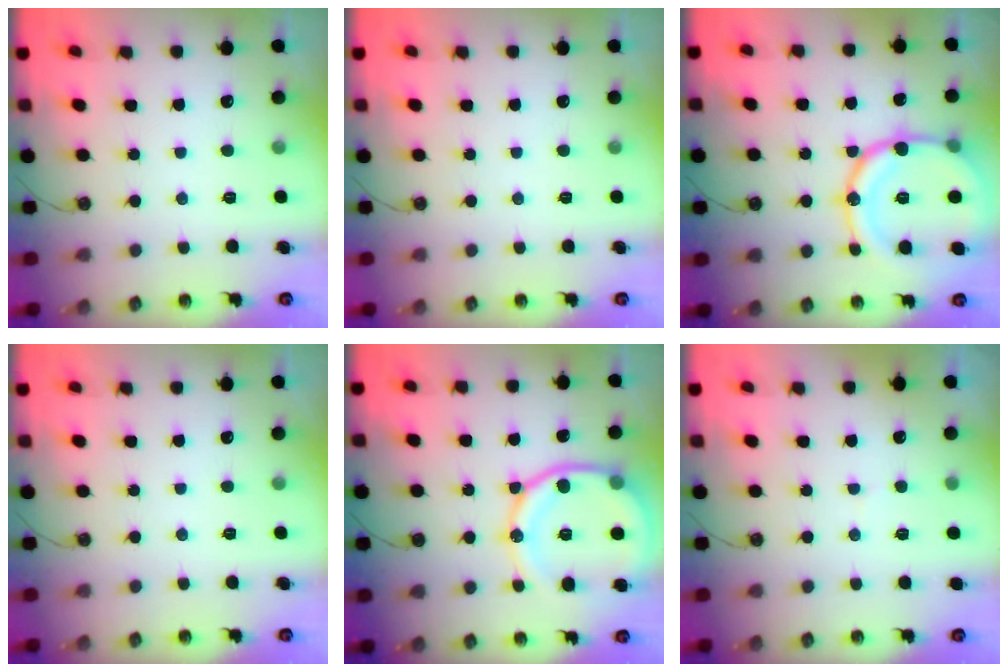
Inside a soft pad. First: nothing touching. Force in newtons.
{"total": 0.0}
{"total": 21.3, "press": 21.0, "slide": 3.8}
{"total": 0.0}
{"total": 17.1, "press": 17.1, "slide": 1.7}
{"total": 2.6, "press": 2.4, "slide": 0.9}